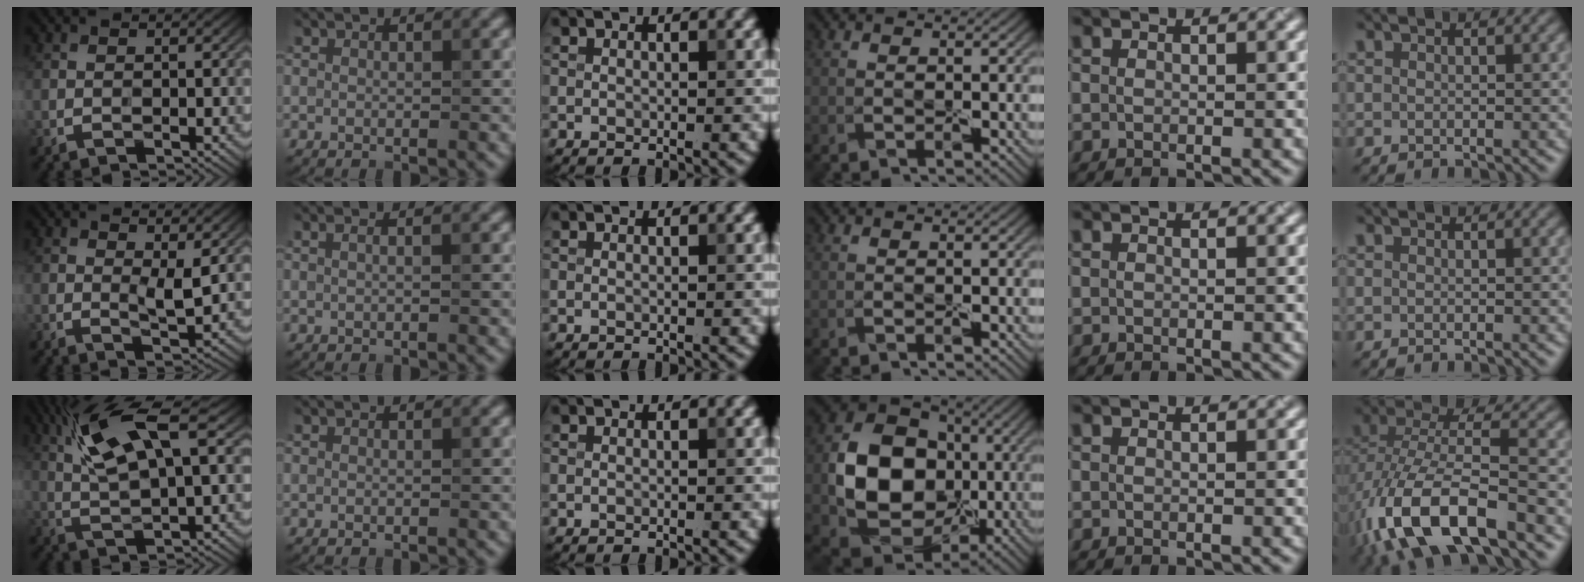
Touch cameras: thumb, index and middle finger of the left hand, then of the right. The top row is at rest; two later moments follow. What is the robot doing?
{"motion": "peel", "object": "window cling"}